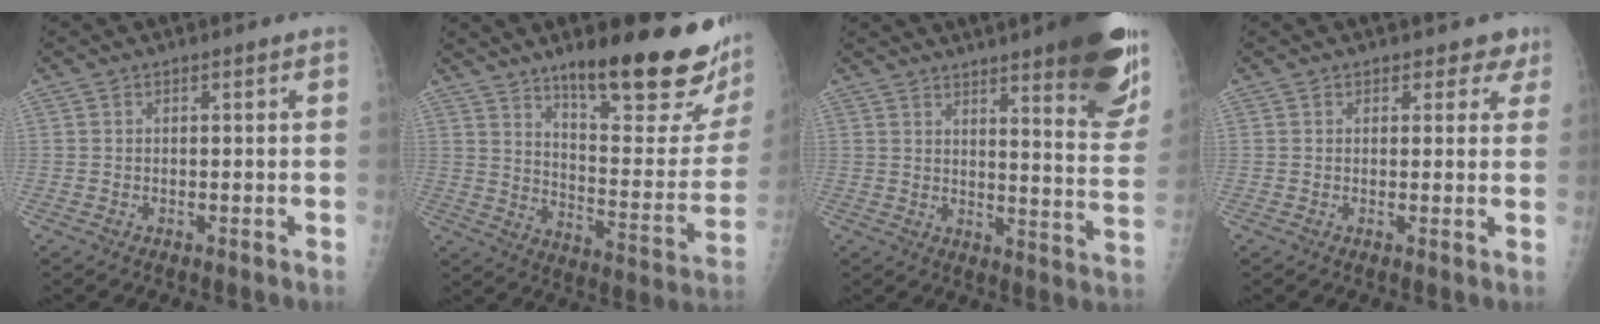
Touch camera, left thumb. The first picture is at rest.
{"total": 25.8, "force": [17.1, 6.2, 18.3], "torque": [-0.222, -0.094, 0.253]}
{"total": 22.1, "force": [14.2, 4.3, 16.3], "torque": [-0.189, -0.072, 0.181]}
{"total": 3.3, "force": [2.3, 2.3, 0.6], "torque": [0.029, -0.010, 0.018]}